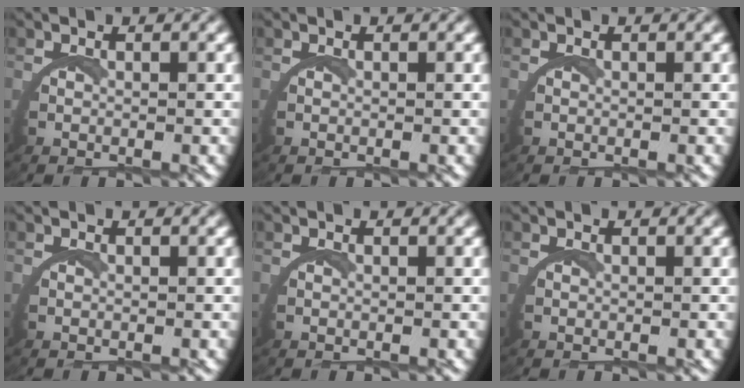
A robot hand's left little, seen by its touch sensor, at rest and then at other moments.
{"total": 0.0}
{"total": 0.0}
{"total": 0.0}
{"total": 0.0}
{"total": 0.0}